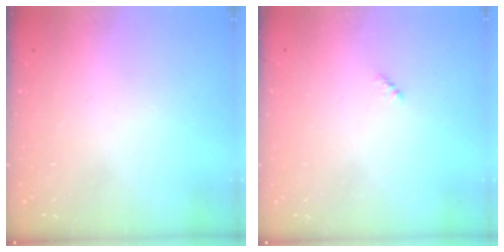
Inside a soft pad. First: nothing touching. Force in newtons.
{"total": 2.4, "press": 2.4, "slide": 0.5}